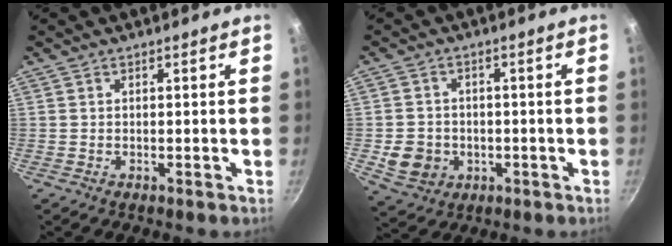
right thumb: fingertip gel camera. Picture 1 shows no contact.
{"total": 7.7, "force": [-1.6, 6.7, 3.5], "torque": [-0.049, 0.013, -0.016]}